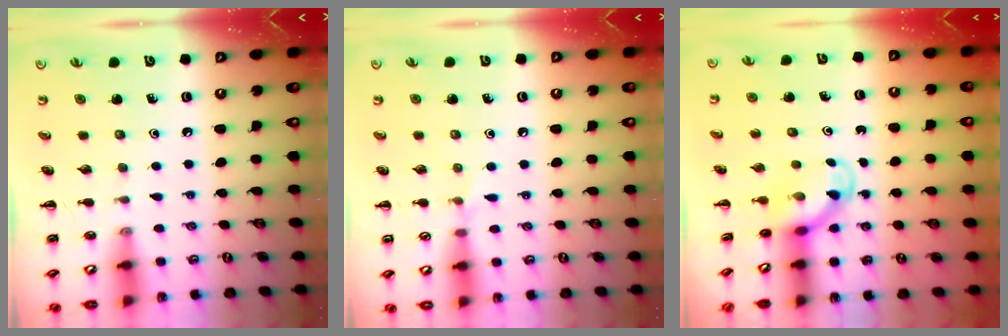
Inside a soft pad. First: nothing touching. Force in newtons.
{"total": 3.8, "press": 3.5, "slide": 1.5}
{"total": 3.5, "press": 3.3, "slide": 1.4}